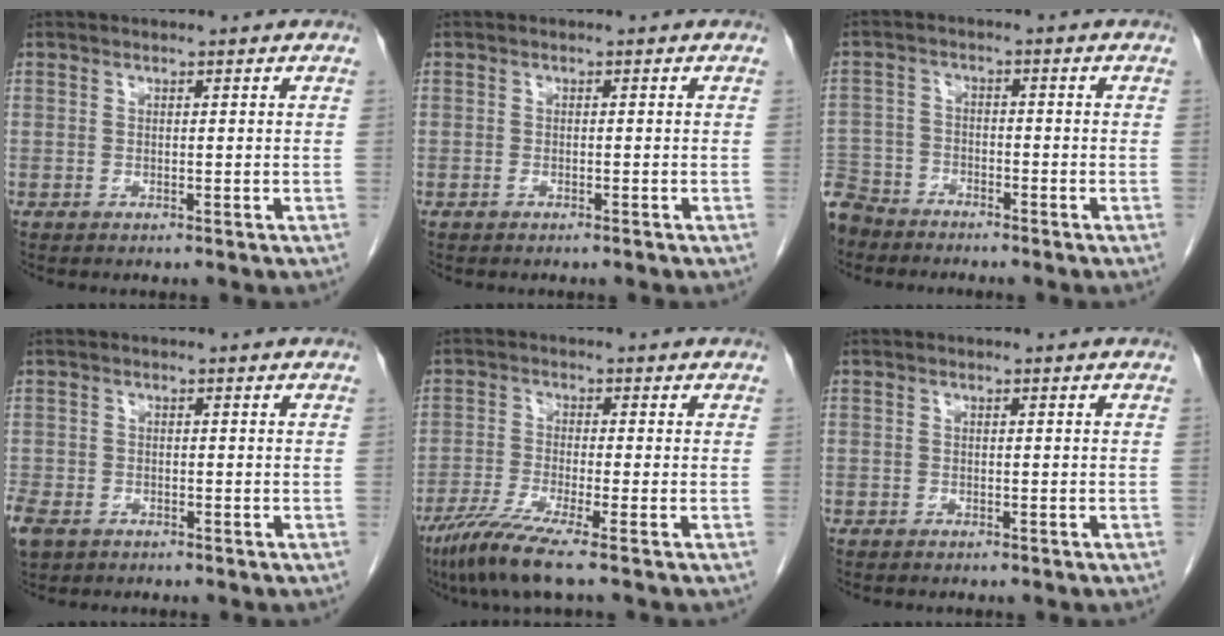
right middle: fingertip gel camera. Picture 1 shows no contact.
{"total": 0.7, "force": [-0.5, 0.1, 0.4], "torque": [-0.012, -0.001, -0.006]}
{"total": 8.7, "force": [-7.3, 4.5, 1.4], "torque": [-0.044, -0.004, -0.140]}
{"total": 6.2, "force": [-3.8, 4.0, 2.7], "torque": [-0.070, -0.009, -0.065]}
{"total": 6.7, "force": [-4.7, -0.8, 4.8], "torque": [-0.098, -0.026, -0.094]}
{"total": 0.7, "force": [-0.6, 0.5, 0.0], "torque": [-0.006, 0.003, -0.009]}